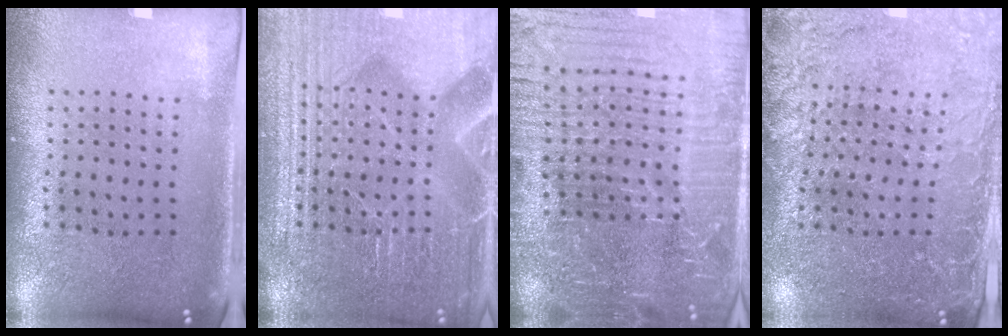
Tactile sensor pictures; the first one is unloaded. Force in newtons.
{"total": 7.6, "press": 7.5, "slide": 1.1}
{"total": 6.7, "press": 5.8, "slide": 3.3}
{"total": 2.9, "press": 2.8, "slide": 0.7}